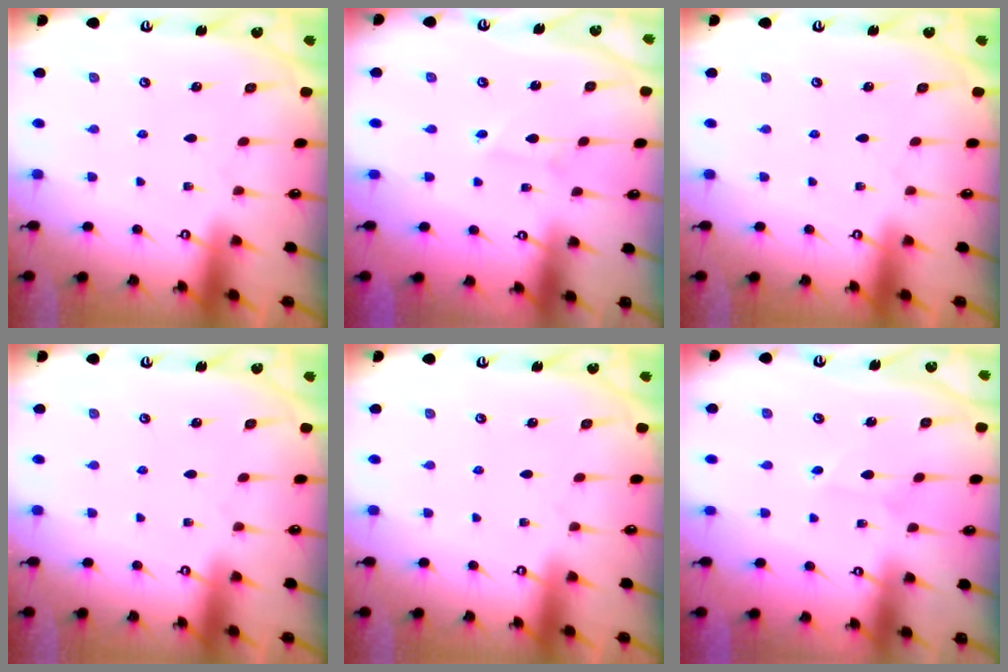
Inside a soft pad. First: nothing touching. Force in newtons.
{"total": 1.2, "press": 1.2, "slide": 0.1}
{"total": 0.0}
{"total": 0.0}
{"total": 0.0}
{"total": 3.0, "press": 2.9, "slide": 0.3}